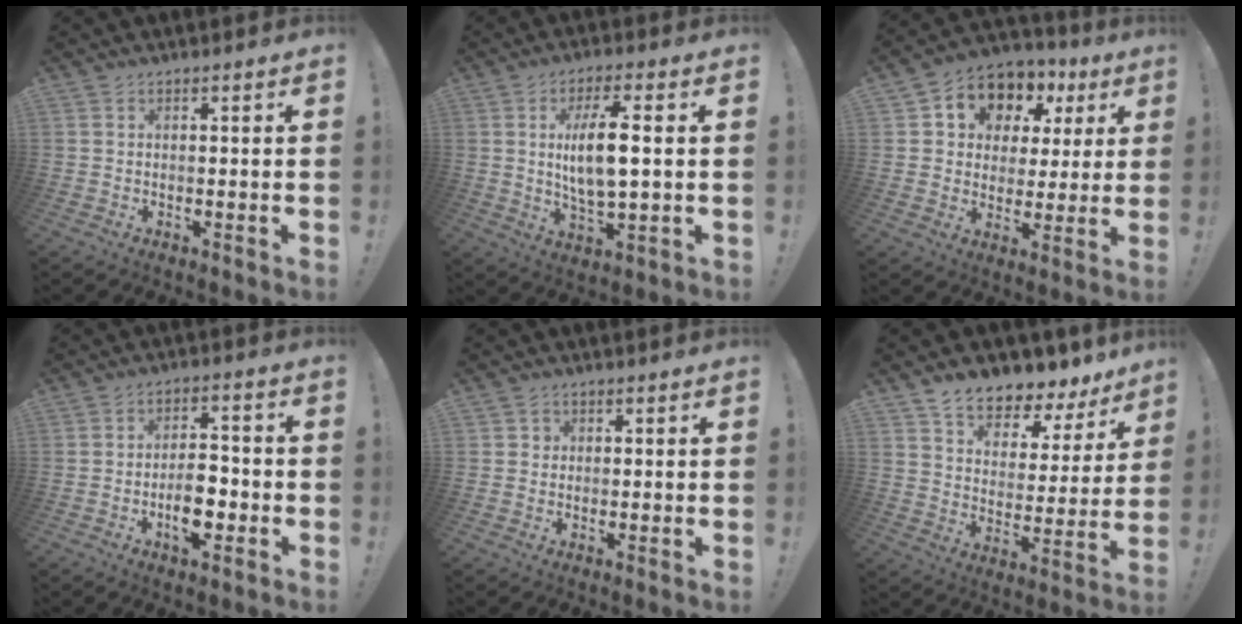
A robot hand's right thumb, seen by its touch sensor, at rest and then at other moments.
{"total": 11.2, "force": [1.5, 3.5, 10.5], "torque": [-0.193, -0.006, 0.018]}
{"total": 9.3, "force": [4.6, 7.4, 3.2], "torque": [-0.049, -0.039, 0.088]}
{"total": 9.1, "force": [-3.3, 4.9, 7.0], "torque": [-0.117, 0.015, -0.056]}
{"total": 1.5, "force": [0.2, 1.5, 0.4], "torque": [-0.005, 0.002, 0.003]}
{"total": 8.2, "force": [7.2, 3.2, 2.3], "torque": [-0.038, -0.074, 0.129]}